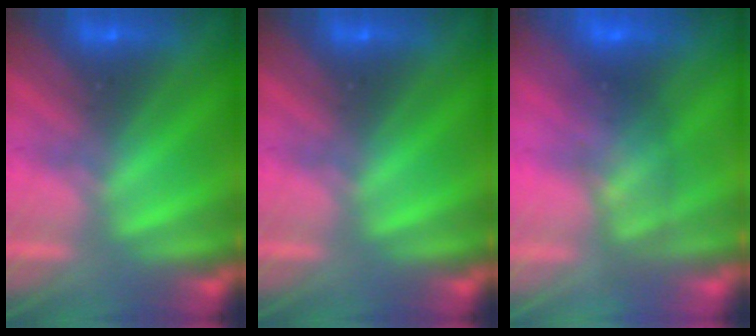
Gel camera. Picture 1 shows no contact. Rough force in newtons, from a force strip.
{"total": 0.0}
{"total": 7.6}